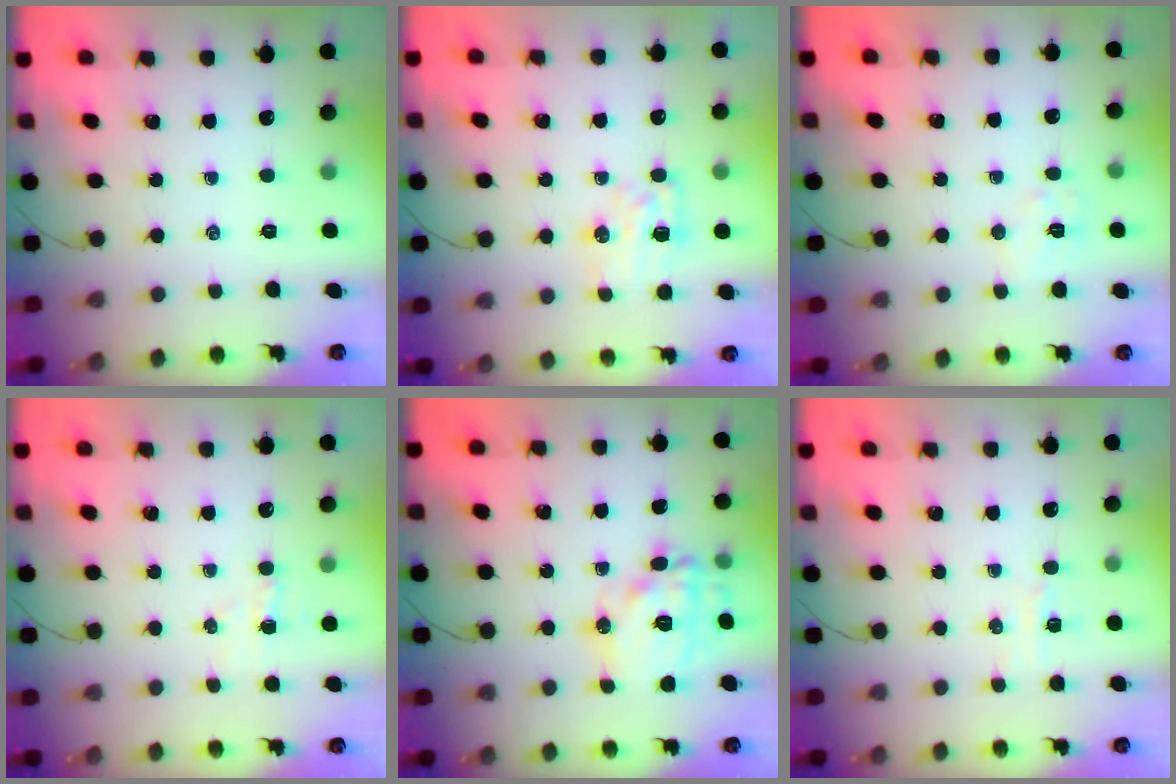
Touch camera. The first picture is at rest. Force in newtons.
{"total": 5.8, "press": 5.8, "slide": 0.5}
{"total": 5.6, "press": 5.6, "slide": 0.6}
{"total": 3.5, "press": 3.4, "slide": 0.8}
{"total": 15.8, "press": 15.8, "slide": 0.6}
{"total": 3.1, "press": 3.0, "slide": 0.9}